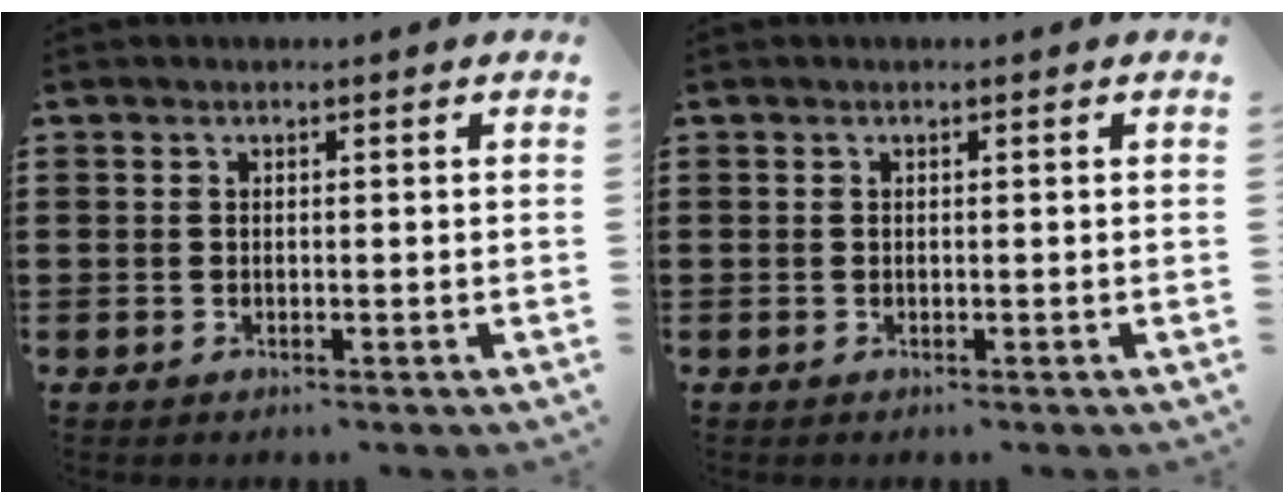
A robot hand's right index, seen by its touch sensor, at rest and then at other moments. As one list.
[{"total": 0.0}]